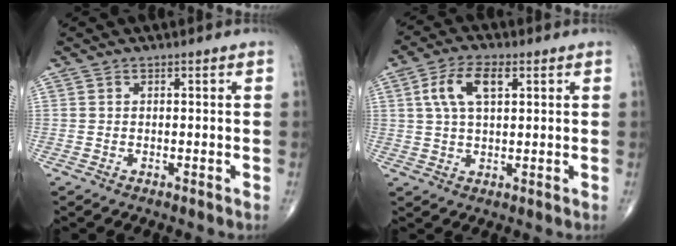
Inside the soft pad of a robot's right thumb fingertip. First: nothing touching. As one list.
[{"total": 7.9, "force": [2.6, 3.8, 6.5], "torque": [-0.128, 0.008, 0.048]}]